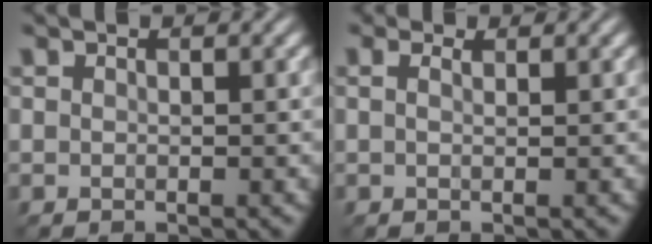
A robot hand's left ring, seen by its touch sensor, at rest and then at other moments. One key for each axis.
{"total": 1.6, "fx": 0.9, "fy": 0.8, "fz": 1.0, "tx": -0.017, "ty": 0.005, "tz": -0.003}